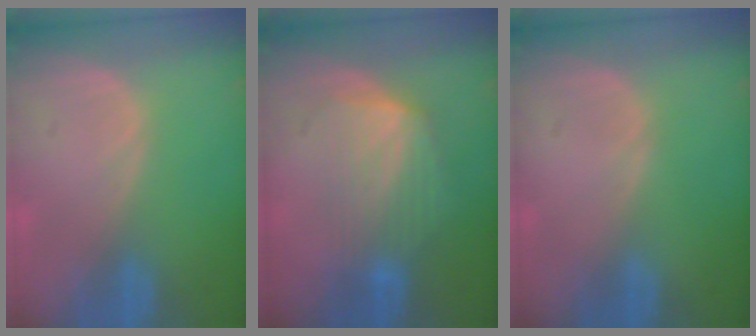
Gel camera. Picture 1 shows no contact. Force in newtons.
{"total": 6.4, "press": 6.4, "slide": 1.0}
{"total": 0.0}